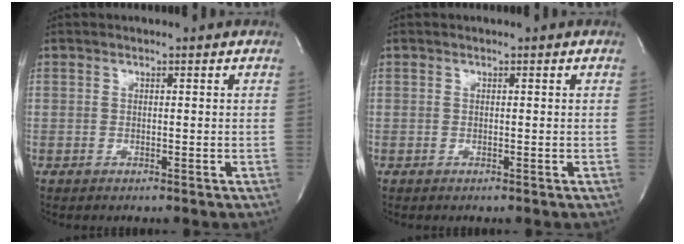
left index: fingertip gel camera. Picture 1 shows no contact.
{"total": 0.0}